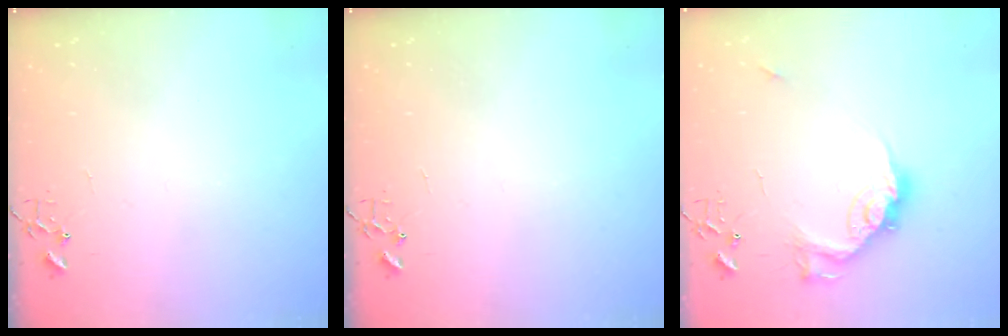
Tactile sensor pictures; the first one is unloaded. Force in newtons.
{"total": 0.0}
{"total": 14.5, "press": 14.5, "slide": 1.2}